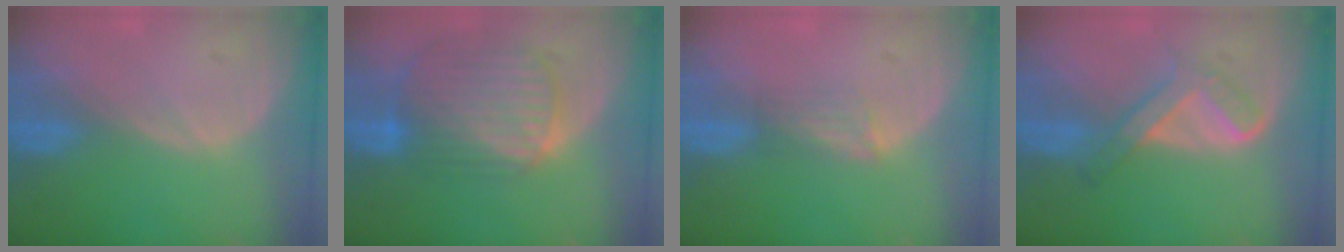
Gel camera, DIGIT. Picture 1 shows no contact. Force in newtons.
{"total": 10.3, "press": 8.7, "slide": 5.6}
{"total": 2.4, "press": 1.9, "slide": 1.5}
{"total": 5.3, "press": 5.1, "slide": 1.5}